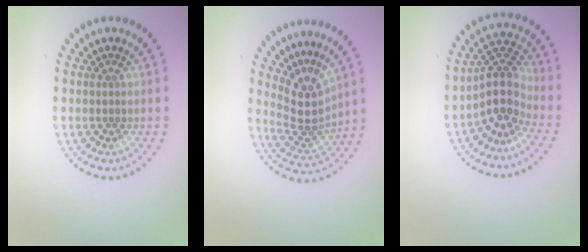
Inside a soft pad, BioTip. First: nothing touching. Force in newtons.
{"total": 3.7, "press": 2.6, "slide": 2.6}
{"total": 4.0, "press": 3.0, "slide": 2.6}